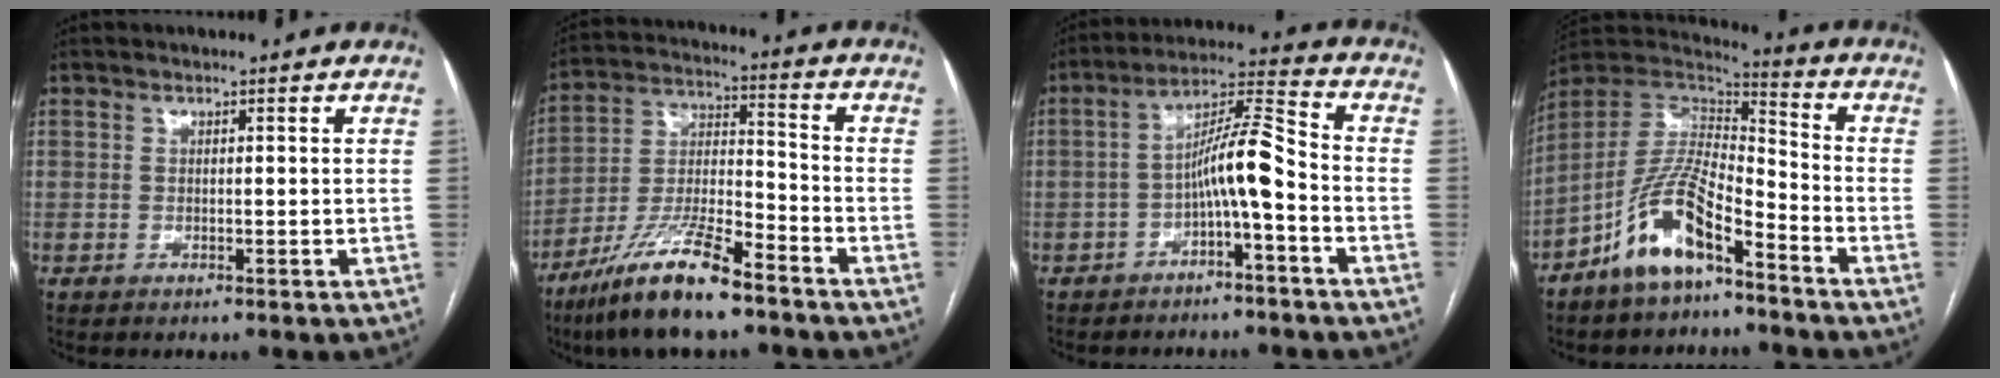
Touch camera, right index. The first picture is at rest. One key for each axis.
{"total": 14.5, "fx": -10.2, "fy": 2.2, "fz": 10.0, "tx": -0.202, "ty": -0.015, "tz": -0.187}
{"total": 8.4, "fx": -2.8, "fy": 0.8, "fz": 7.9, "tx": -0.136, "ty": 0.032, "tz": -0.048}
{"total": 12.2, "fx": -7.7, "fy": 3.5, "fz": 8.8, "tx": -0.180, "ty": 0.014, "tz": -0.146}